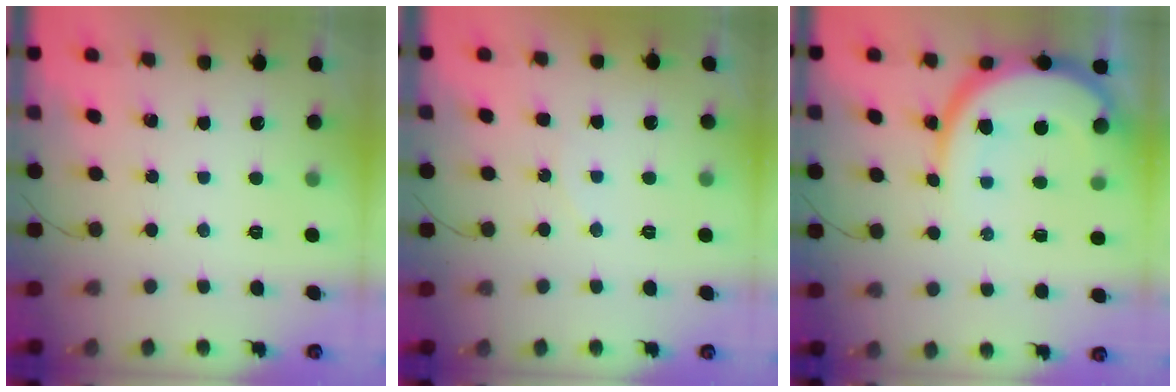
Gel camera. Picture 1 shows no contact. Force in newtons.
{"total": 4.8, "press": 4.8, "slide": 0.6}
{"total": 12.2, "press": 12.2, "slide": 1.0}